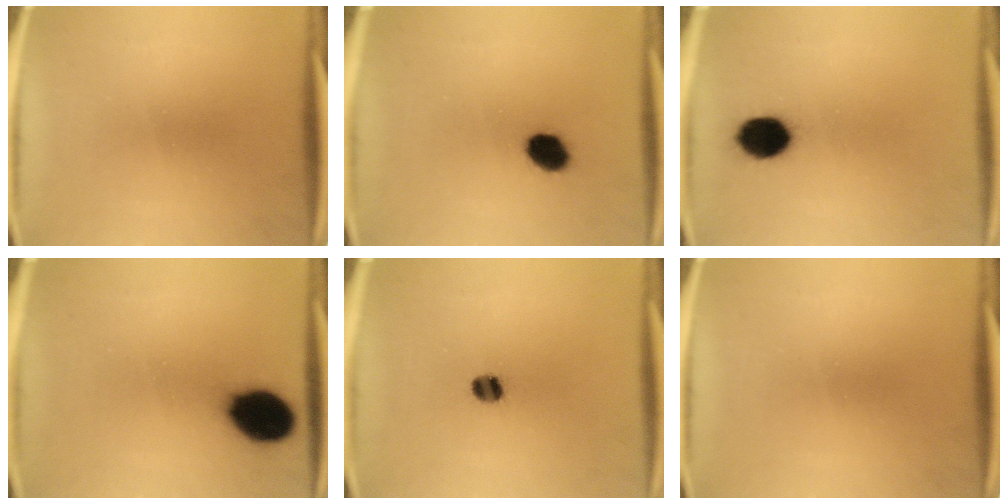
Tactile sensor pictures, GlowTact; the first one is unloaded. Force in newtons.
{"total": 5.6}
{"total": 8.1}
{"total": 13.7}
{"total": 3.5}
{"total": 0.0}